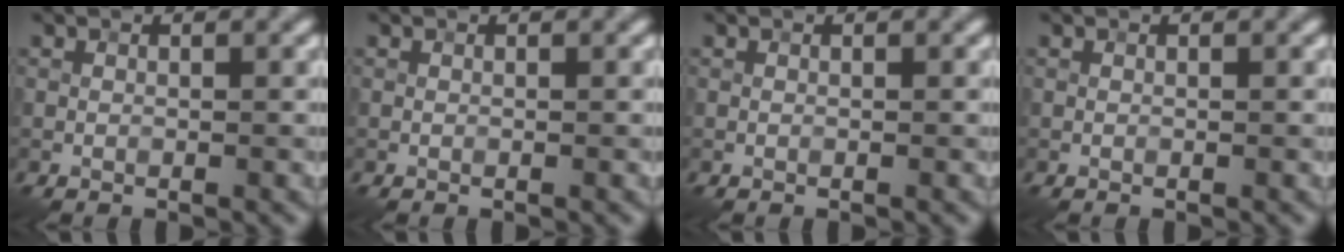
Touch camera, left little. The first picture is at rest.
{"total": 0.0}
{"total": 0.0}
{"total": 0.0}